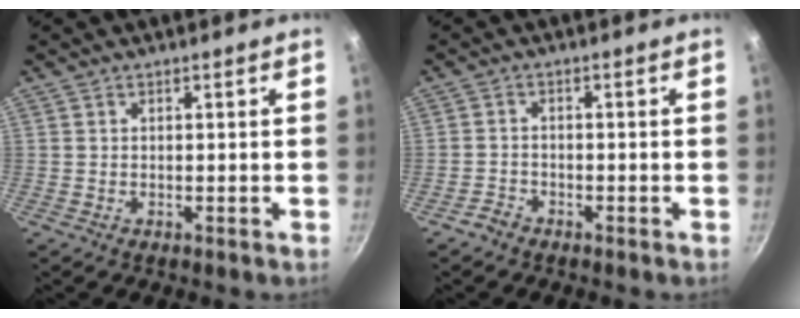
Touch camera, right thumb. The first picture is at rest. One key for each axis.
{"total": 2.2, "fx": -1.8, "fy": 1.1, "fz": 0.5, "tx": -0.007, "ty": 0.021, "tz": -0.036}